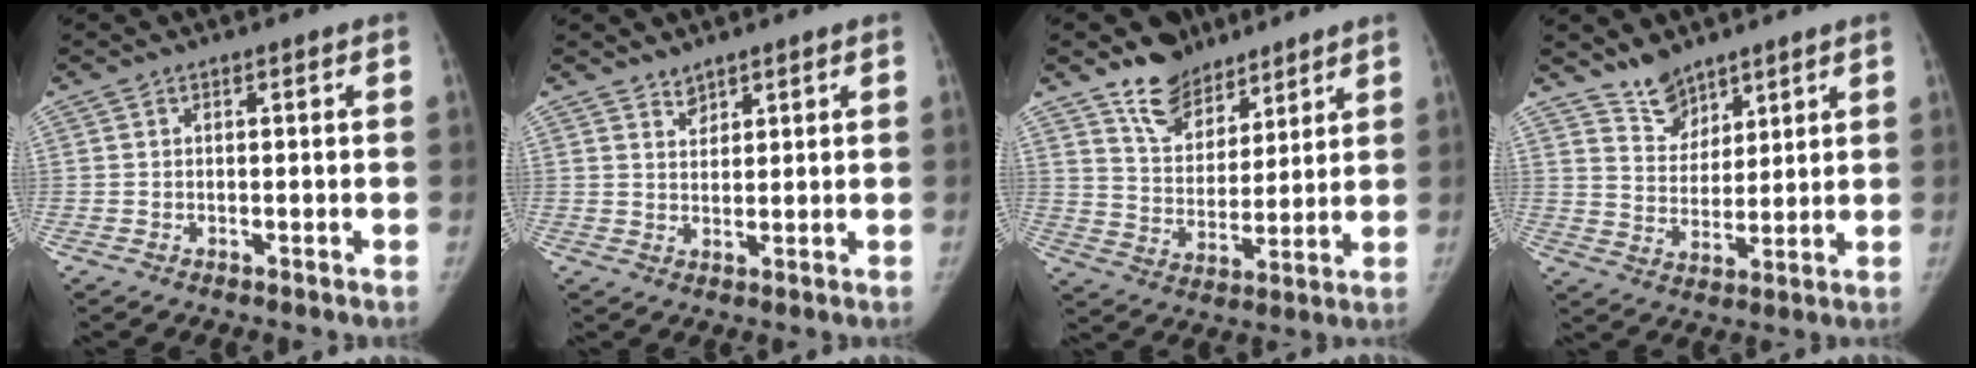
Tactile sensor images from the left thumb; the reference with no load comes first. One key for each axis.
{"total": 2.2, "fx": 2.0, "fy": 1.1, "fz": 0.2, "tx": 0.013, "ty": -0.015, "tz": 0.033}
{"total": 11.4, "fx": 8.5, "fy": 6.7, "fz": 3.6, "tx": -0.023, "ty": -0.060, "tz": 0.157}
{"total": 6.9, "fx": 5.7, "fy": 3.5, "fz": 1.5, "tx": 0.003, "ty": -0.049, "tz": 0.114}